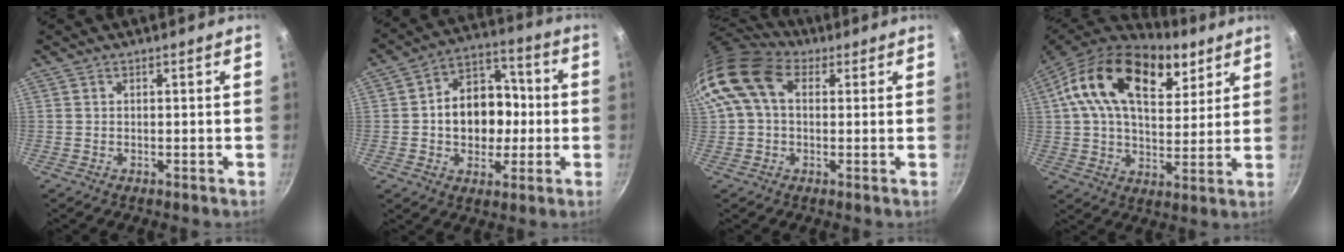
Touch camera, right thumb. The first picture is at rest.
{"total": 14.4, "force": [-0.6, 11.1, 9.1], "torque": [-0.096, 0.031, -0.019]}
{"total": 12.3, "force": [2.9, 8.5, 8.4], "torque": [-0.152, 0.020, 0.035]}
{"total": 23.6, "force": [10.5, 13.6, 16.1], "torque": [-0.243, -0.018, 0.163]}